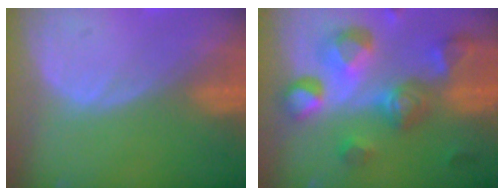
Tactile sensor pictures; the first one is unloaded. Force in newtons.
{"total": 11.2, "press": 10.1, "slide": 5.0}